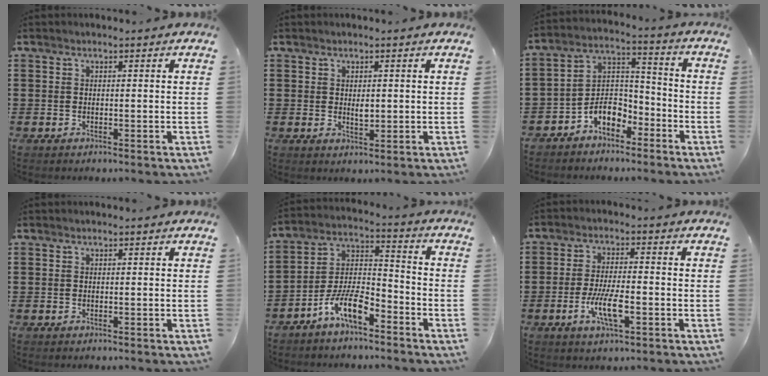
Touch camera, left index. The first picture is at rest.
{"total": 1.6, "force": [0.2, 0.7, 1.5], "torque": [-0.030, 0.002, 0.002]}
{"total": 6.8, "force": [-4.8, 3.7, 3.1], "torque": [-0.070, 0.011, -0.096]}
{"total": 0.0}
{"total": 9.2, "force": [-6.7, 2.8, 5.7], "torque": [-0.122, 0.006, -0.130]}
{"total": 6.8, "force": [-2.4, 1.8, 6.1], "torque": [-0.124, -0.007, -0.046]}